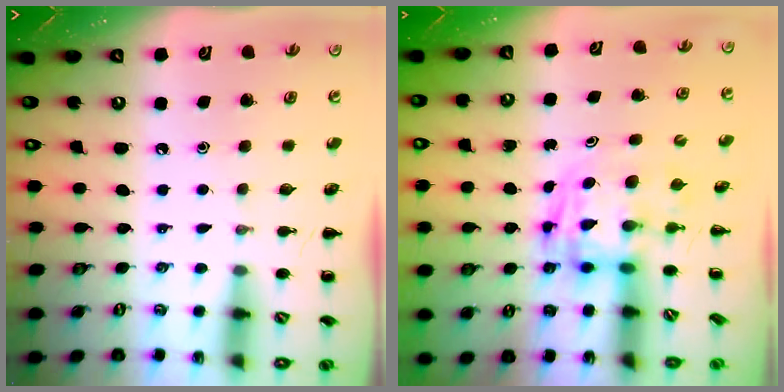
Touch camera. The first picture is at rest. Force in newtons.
{"total": 2.7, "press": 2.6, "slide": 0.5}